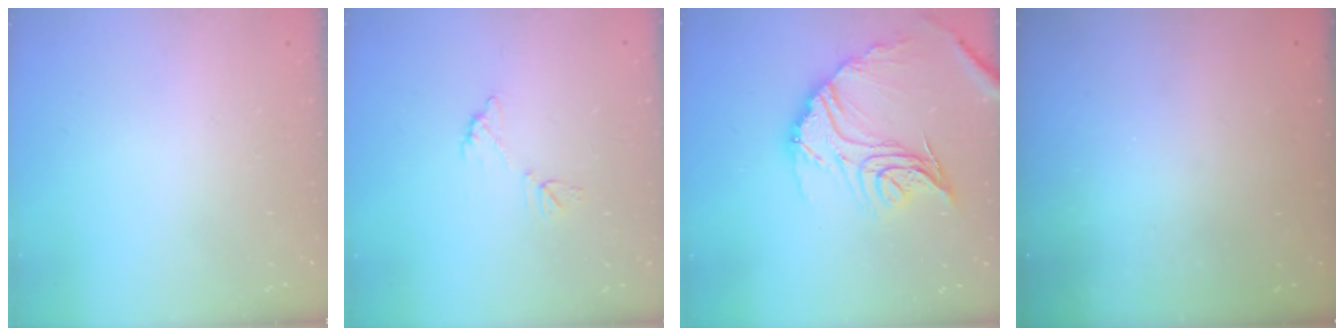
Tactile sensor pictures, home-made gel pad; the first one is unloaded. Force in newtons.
{"total": 6.6, "press": 6.6, "slide": 0.3}
{"total": 20.5, "press": 20.4, "slide": 2.0}
{"total": 3.2, "press": 3.0, "slide": 1.1}